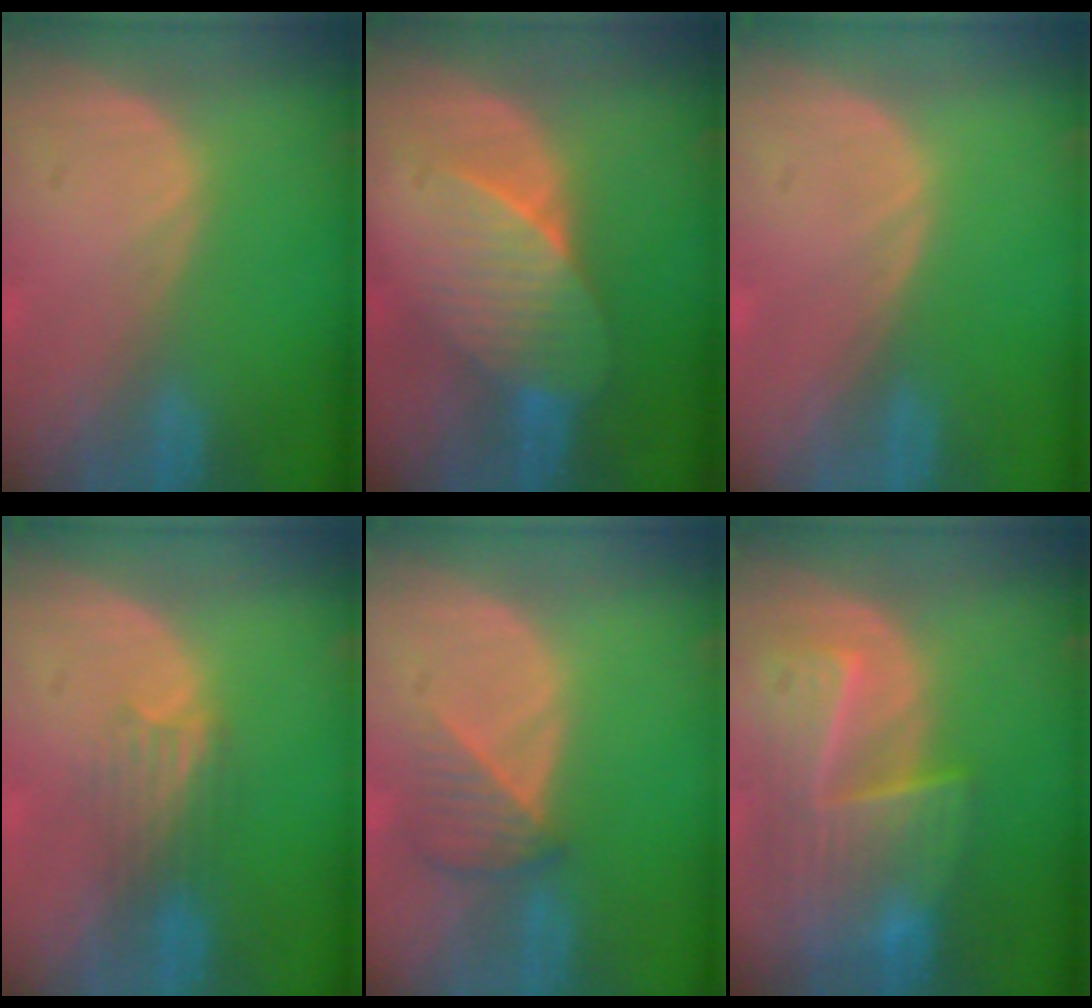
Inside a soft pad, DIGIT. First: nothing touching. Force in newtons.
{"total": 7.0, "press": 6.6, "slide": 2.3}
{"total": 0.0}
{"total": 3.3, "press": 3.2, "slide": 0.8}
{"total": 3.4, "press": 3.4, "slide": 0.7}
{"total": 9.3, "press": 8.3, "slide": 4.3}